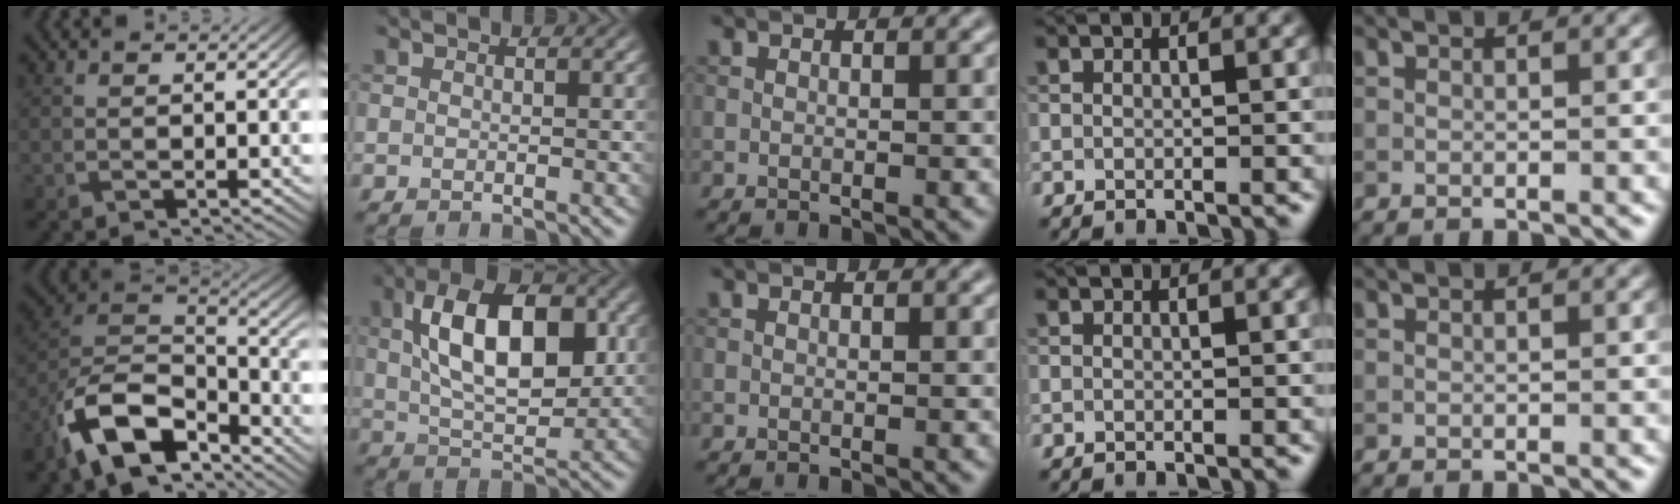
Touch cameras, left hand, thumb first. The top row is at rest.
{"thumb": {"total": 12.9, "force": [-8.5, 5.8, 7.7], "torque": [-0.161, -0.013, -0.176]}, "index": {"total": 10.4, "force": [2.2, 5.2, 8.7], "torque": [-0.142, 0.011, 0.032]}}